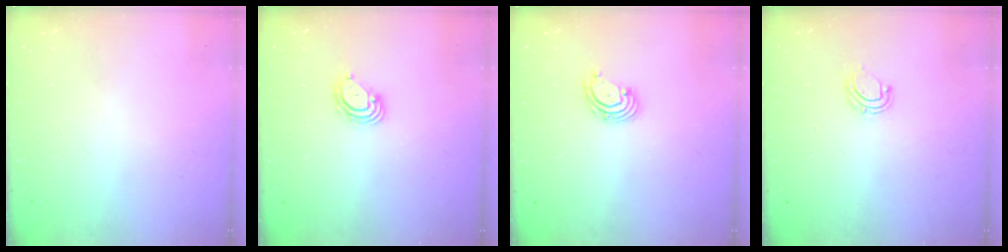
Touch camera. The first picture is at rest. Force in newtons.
{"total": 5.0, "press": 4.9, "slide": 0.4}
{"total": 2.7, "press": 2.7, "slide": 0.6}
{"total": 6.4, "press": 6.4, "slide": 0.4}